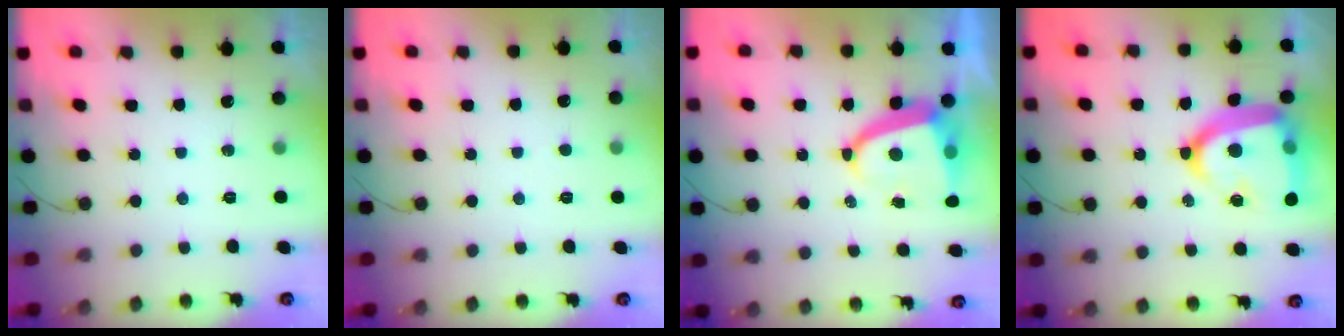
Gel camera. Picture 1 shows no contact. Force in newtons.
{"total": 2.5, "press": 2.4, "slide": 0.3}
{"total": 7.4, "press": 7.4, "slide": 0.9}
{"total": 21.8, "press": 21.7, "slide": 2.0}